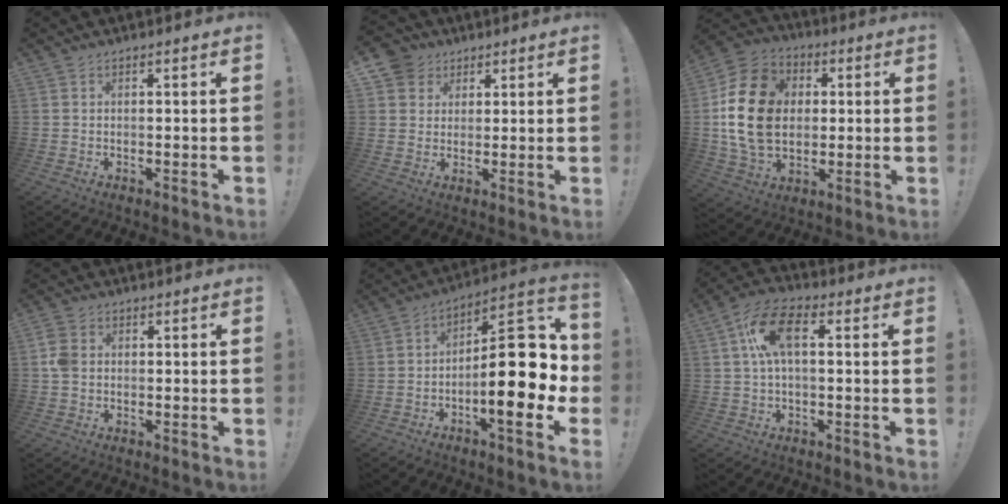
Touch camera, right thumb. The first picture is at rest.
{"total": 6.5, "force": [3.0, 5.7, 0.9], "torque": [-0.020, -0.018, 0.061]}
{"total": 21.7, "force": [1.8, 16.5, 13.9], "torque": [-0.243, 0.014, 0.040]}
{"total": 5.0, "force": [0.3, 3.9, 3.1], "torque": [-0.067, 0.006, 0.007]}
{"total": 21.9, "force": [-2.3, 8.3, 20.1], "torque": [-0.291, 0.015, -0.032]}
{"total": 12.1, "force": [2.4, 6.1, 10.2], "torque": [-0.195, 0.010, 0.044]}